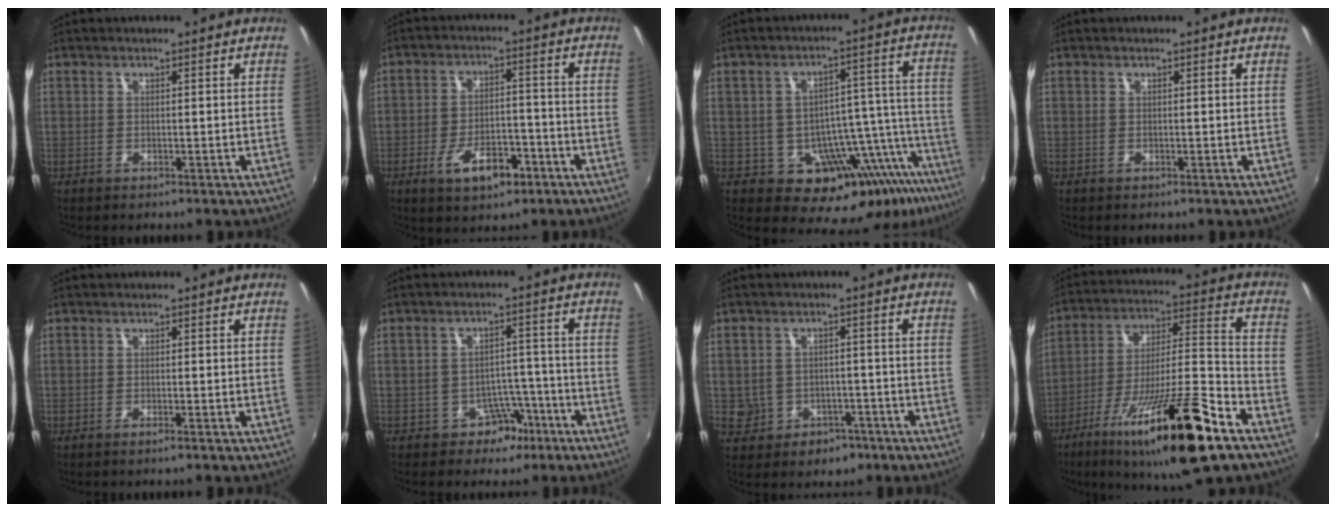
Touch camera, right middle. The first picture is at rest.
{"total": 8.4, "force": [-4.1, 3.9, 6.2], "torque": [-0.121, 0.001, -0.058]}
{"total": 14.3, "force": [-8.6, 7.9, 8.3], "torque": [-0.101, 0.010, -0.105]}
{"total": 0.0}
{"total": 0.9, "force": [-0.7, -0.2, 0.6], "torque": [-0.010, -0.001, -0.014]}
{"total": 4.9, "force": [-3.0, 3.6, 1.6], "torque": [-0.028, 0.019, -0.034]}
{"total": 7.7, "force": [-2.7, 6.9, 2.2], "torque": [-0.065, 0.020, -0.020]}
{"total": 23.4, "force": [-13.7, 3.7, 18.6], "torque": [-0.322, -0.033, -0.230]}